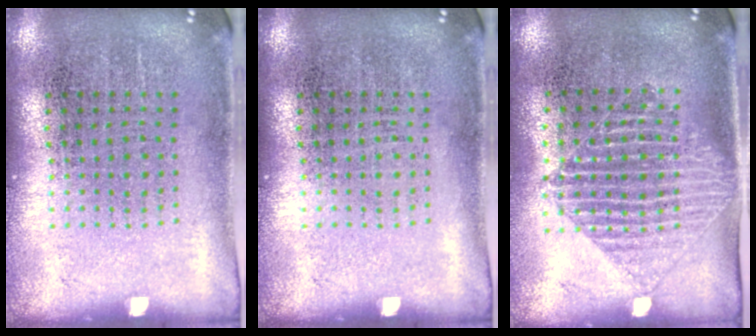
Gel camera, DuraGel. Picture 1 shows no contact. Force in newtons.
{"total": 0.0}
{"total": 1.3, "press": 1.1, "slide": 0.6}